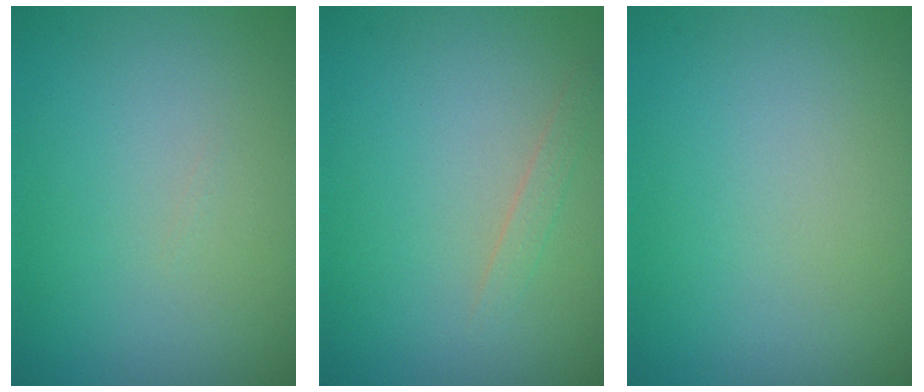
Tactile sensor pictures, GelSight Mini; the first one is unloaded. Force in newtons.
{"total": 0.9, "press": 0.9, "slide": 0.0}
{"total": 0.0}